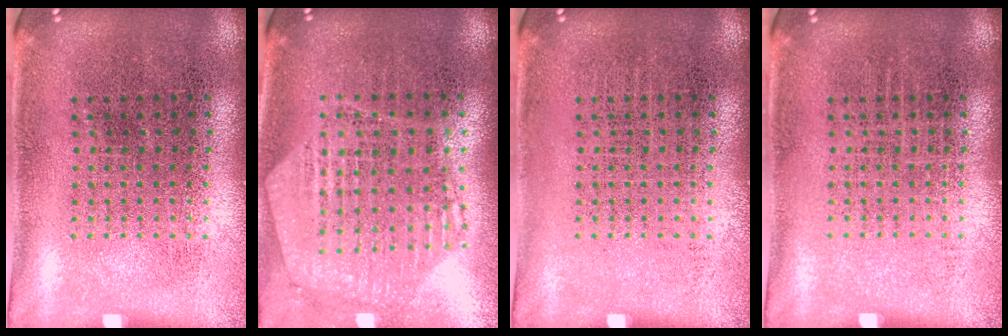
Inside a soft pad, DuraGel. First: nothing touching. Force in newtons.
{"total": 1.1, "press": 1.1, "slide": 0.2}
{"total": 0.0}
{"total": 0.0}